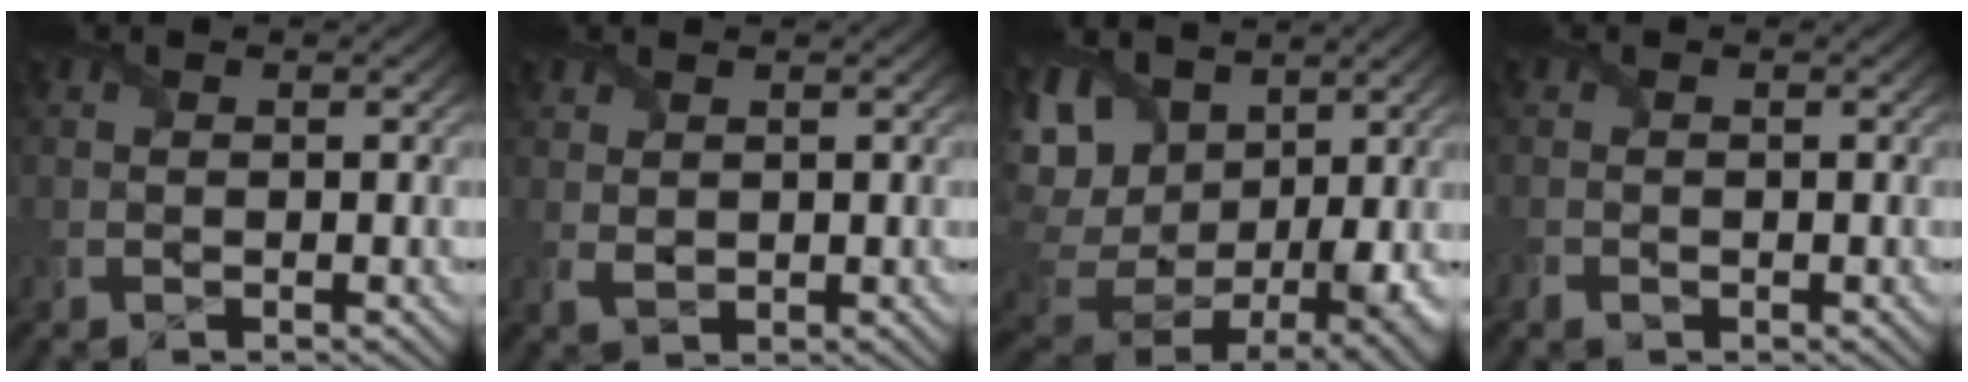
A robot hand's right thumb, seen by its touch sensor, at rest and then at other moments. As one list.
[{"total": 1.5, "force": [1.1, 1.0, 0.5], "torque": [-0.019, 0.003, 0.022]}, {"total": 14.7, "force": [6.4, 9.0, 9.7], "torque": [-0.244, 0.008, 0.136]}, {"total": 0.6, "force": [-0.5, 0.5, 0.1], "torque": [-0.006, -0.002, -0.013]}]